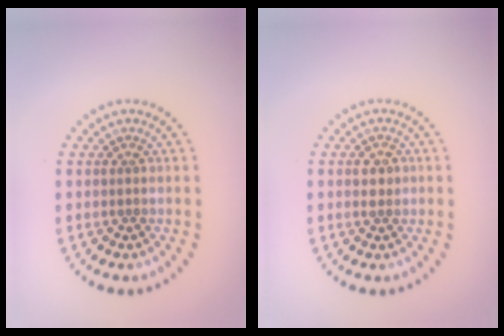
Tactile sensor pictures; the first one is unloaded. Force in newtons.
{"total": 1.3, "press": 1.3, "slide": 0.2}